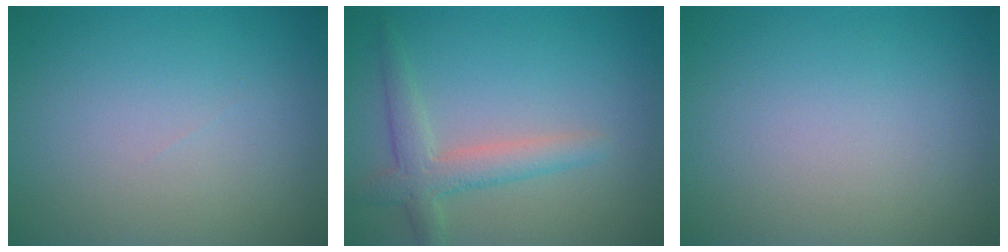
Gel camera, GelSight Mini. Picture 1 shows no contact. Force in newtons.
{"total": 3.3, "press": 3.3, "slide": 0.2}
{"total": 0.0}